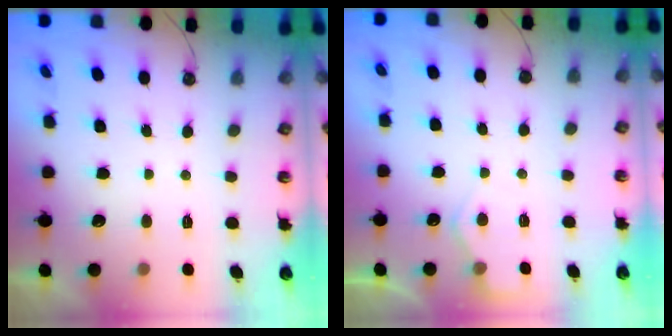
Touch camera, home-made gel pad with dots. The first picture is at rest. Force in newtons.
{"total": 5.2, "press": 5.2, "slide": 0.4}